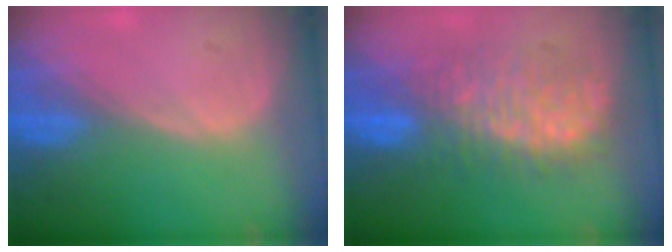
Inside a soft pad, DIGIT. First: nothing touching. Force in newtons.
{"total": 9.1, "press": 9.1, "slide": 0.6}